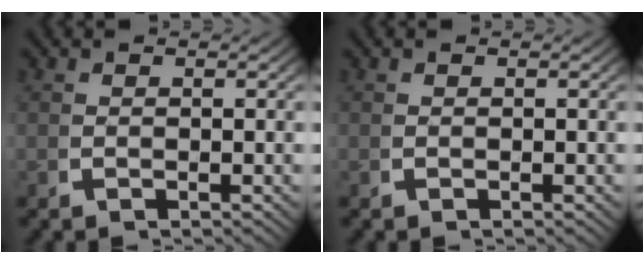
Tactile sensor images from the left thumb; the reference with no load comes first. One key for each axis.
{"total": 0.0}